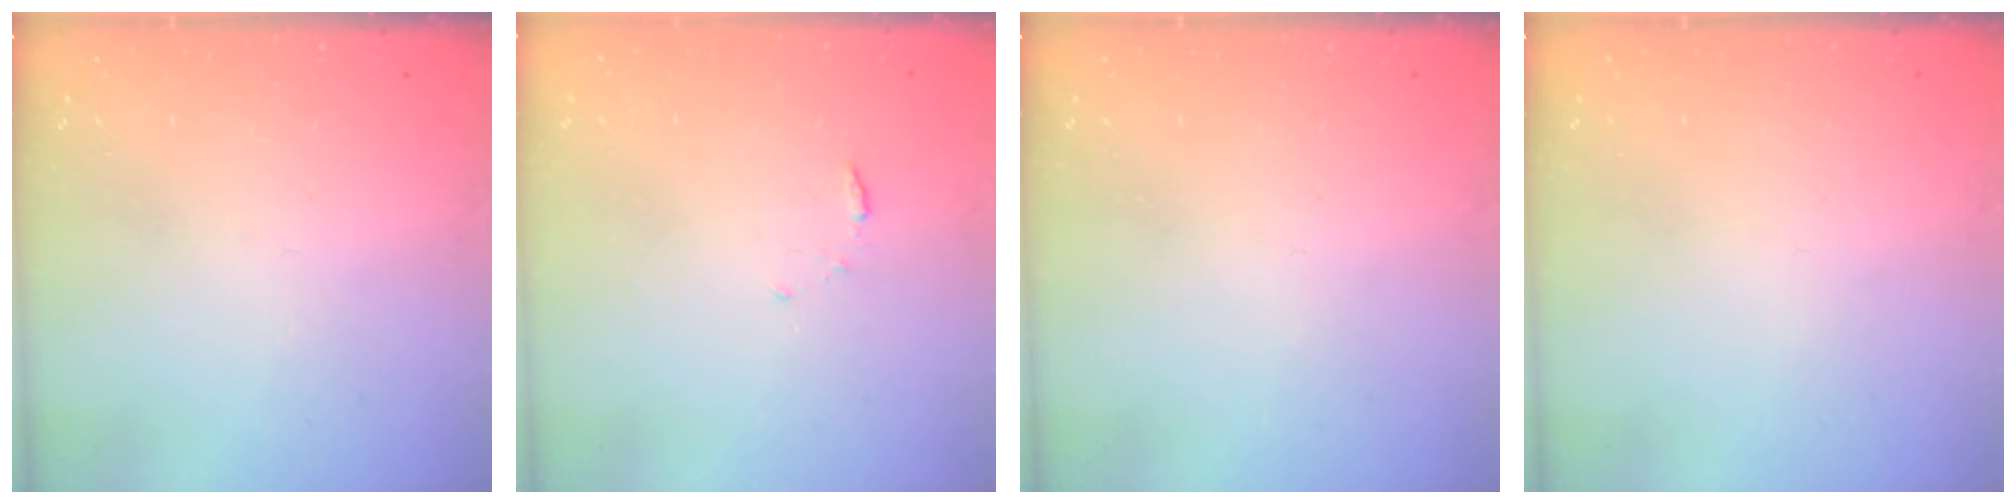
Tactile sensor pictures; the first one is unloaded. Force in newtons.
{"total": 3.5, "press": 3.5, "slide": 0.3}
{"total": 0.0}
{"total": 0.0}